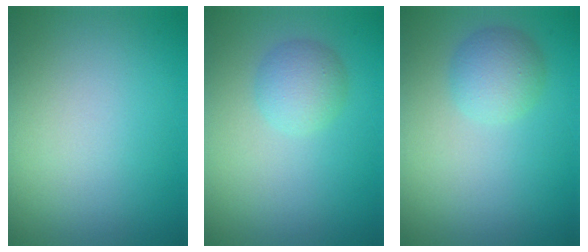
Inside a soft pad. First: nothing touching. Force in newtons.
{"total": 2.5, "press": 2.5, "slide": 0.1}
{"total": 2.6, "press": 2.6, "slide": 0.1}